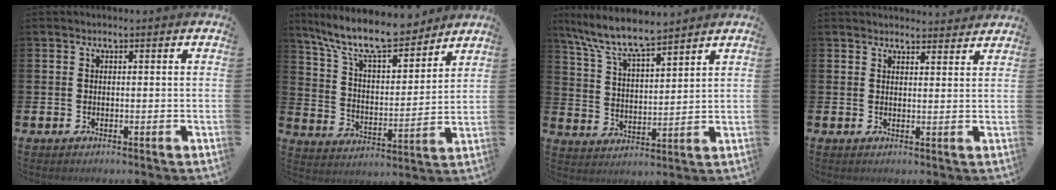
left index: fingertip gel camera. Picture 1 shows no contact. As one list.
[{"total": 11.6, "force": [10.2, 2.7, 4.9], "torque": [-0.130, -0.055, 0.180]}, {"total": 8.5, "force": [7.8, 1.0, 3.4], "torque": [-0.096, -0.038, 0.141]}, {"total": 2.3, "force": [2.3, 0.4, -0.2], "torque": [0.009, -0.016, 0.039]}]